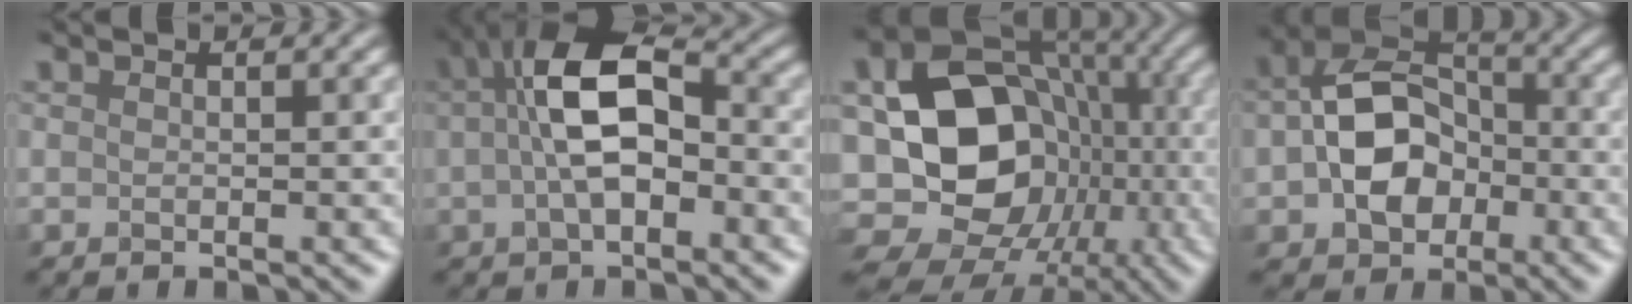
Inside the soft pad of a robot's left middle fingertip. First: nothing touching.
{"total": 5.7, "force": [-0.7, 2.5, 5.1], "torque": [-0.127, 0.018, -0.001]}
{"total": 14.4, "force": [-3.6, 12.0, 7.3], "torque": [-0.140, -0.012, -0.035]}
{"total": 6.5, "force": [-1.7, 4.9, 3.8], "torque": [-0.092, 0.004, -0.018]}